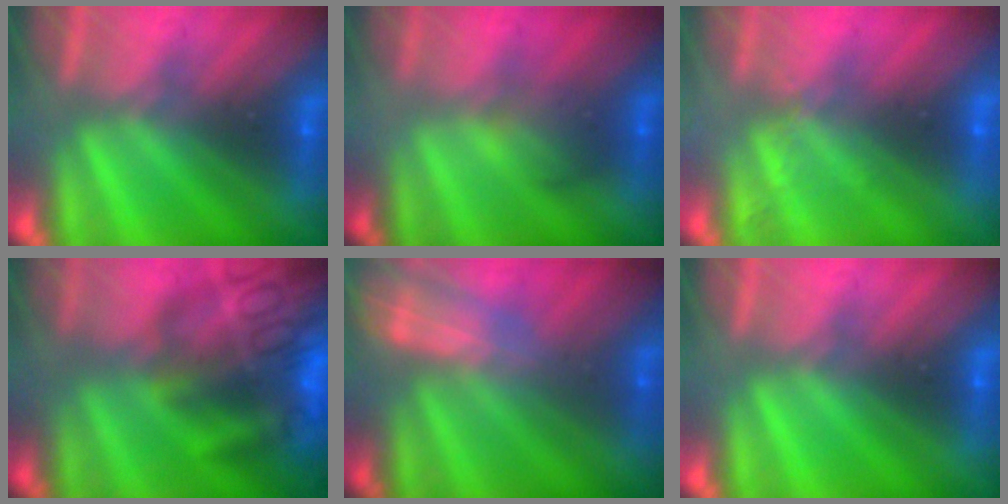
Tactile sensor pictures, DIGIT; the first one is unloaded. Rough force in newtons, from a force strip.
{"total": 1.9}
{"total": 2.0}
{"total": 7.4}
{"total": 2.4}
{"total": 0.0}